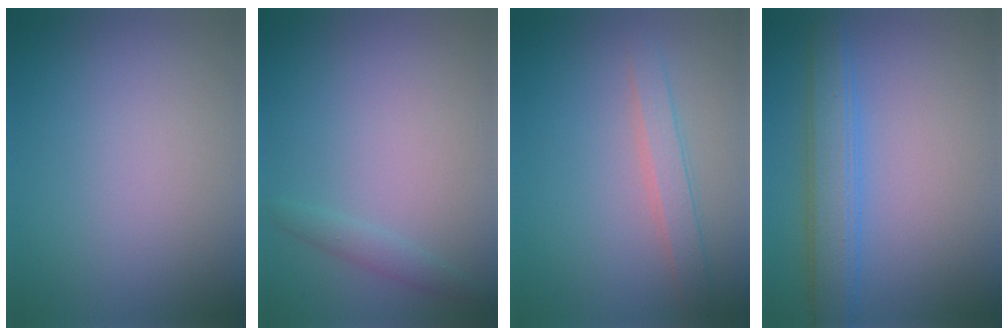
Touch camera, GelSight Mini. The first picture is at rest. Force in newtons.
{"total": 1.3, "press": 1.3, "slide": 0.1}
{"total": 2.2, "press": 2.2, "slide": 0.1}
{"total": 4.3, "press": 4.3, "slide": 0.2}